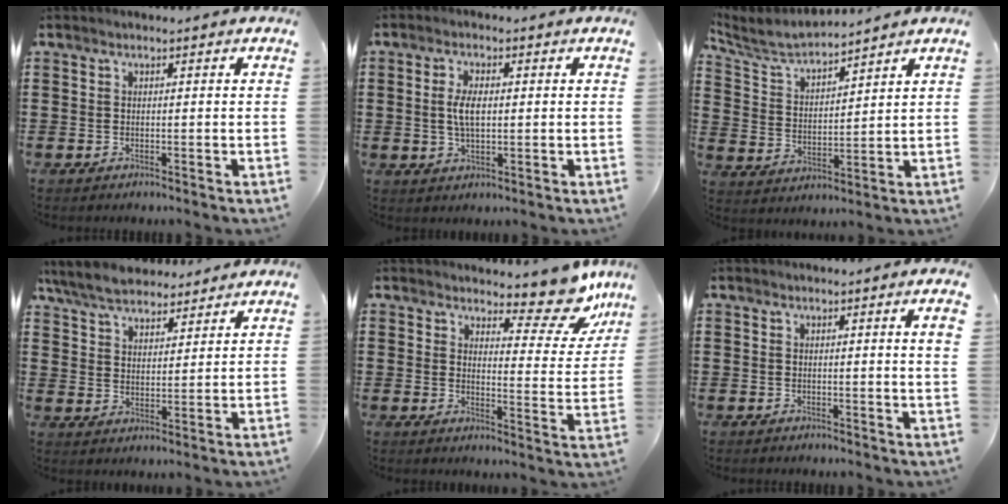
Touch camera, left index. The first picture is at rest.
{"total": 4.2, "force": [0.3, 1.8, 3.7], "torque": [-0.083, 0.003, 0.001]}
{"total": 5.3, "force": [5.0, 0.5, 1.8], "torque": [-0.061, -0.029, 0.083]}
{"total": 6.7, "force": [5.9, 2.3, 2.2], "torque": [-0.065, -0.008, 0.110]}
{"total": 9.0, "force": [7.5, 2.6, 4.3], "torque": [-0.054, -0.053, 0.128]}
{"total": 1.6, "force": [0.5, -0.3, 1.5], "torque": [-0.029, -0.002, 0.008]}